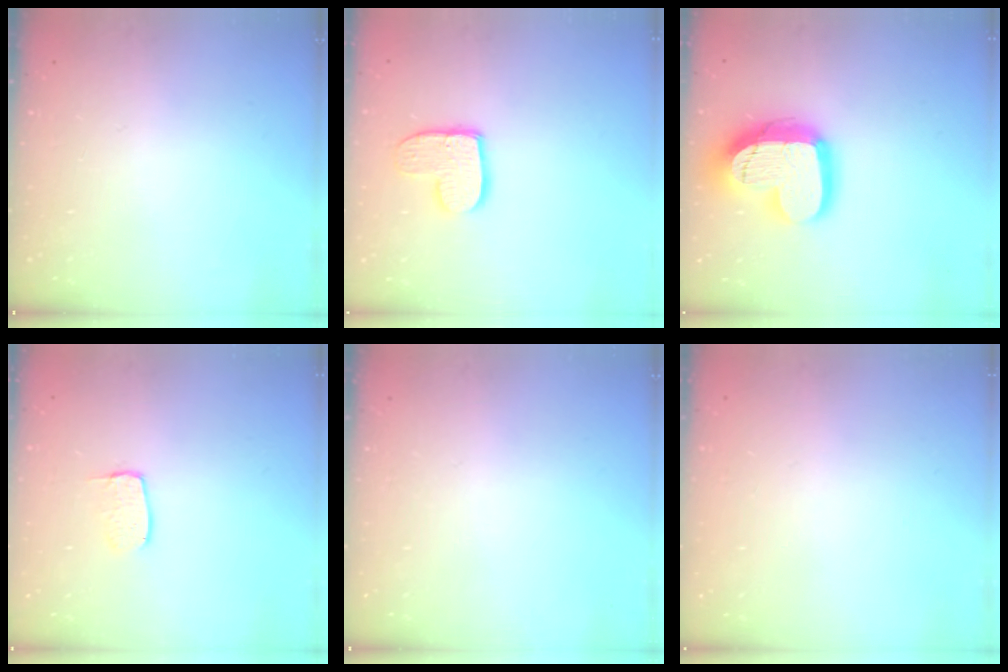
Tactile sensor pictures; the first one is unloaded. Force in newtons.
{"total": 10.1, "press": 10.0, "slide": 0.5}
{"total": 19.3, "press": 19.2, "slide": 1.7}
{"total": 5.5, "press": 5.5, "slide": 0.2}
{"total": 0.0}
{"total": 0.0}